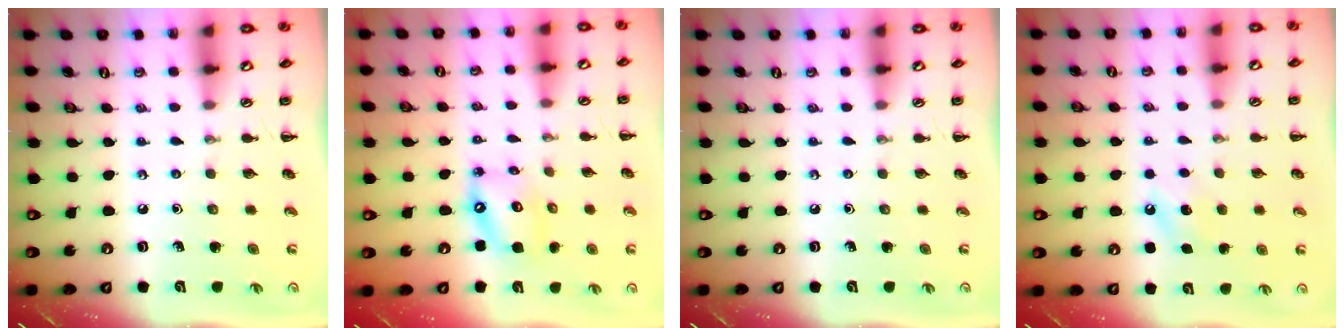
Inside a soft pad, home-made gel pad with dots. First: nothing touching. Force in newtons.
{"total": 9.0, "press": 8.8, "slide": 1.9}
{"total": 0.0}
{"total": 6.2, "press": 6.0, "slide": 1.7}